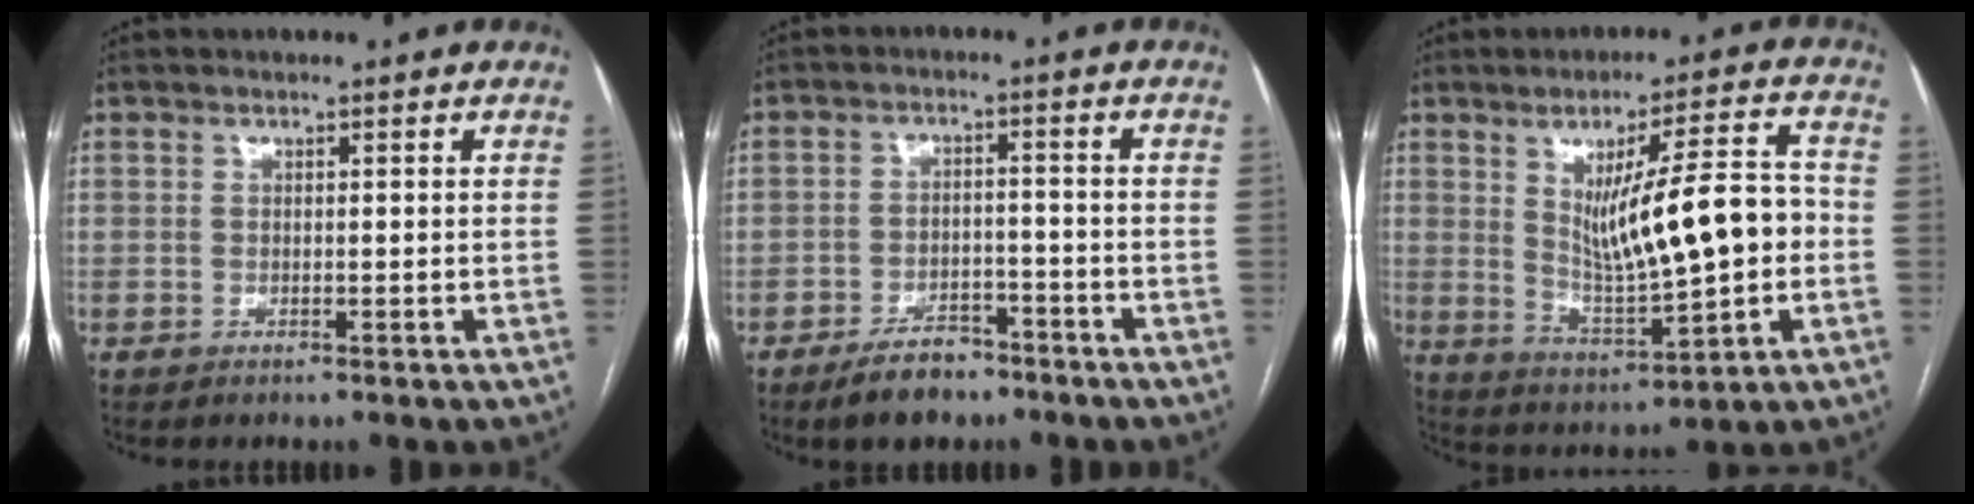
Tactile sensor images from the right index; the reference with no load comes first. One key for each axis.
{"total": 6.3, "fx": -4.7, "fy": 2.9, "fz": 2.9, "tx": -0.053, "ty": 0.003, "tz": -0.075}
{"total": 14.0, "fx": 0.5, "fy": 2.6, "fz": 13.8, "tx": -0.226, "ty": 0.009, "tz": 0.020}